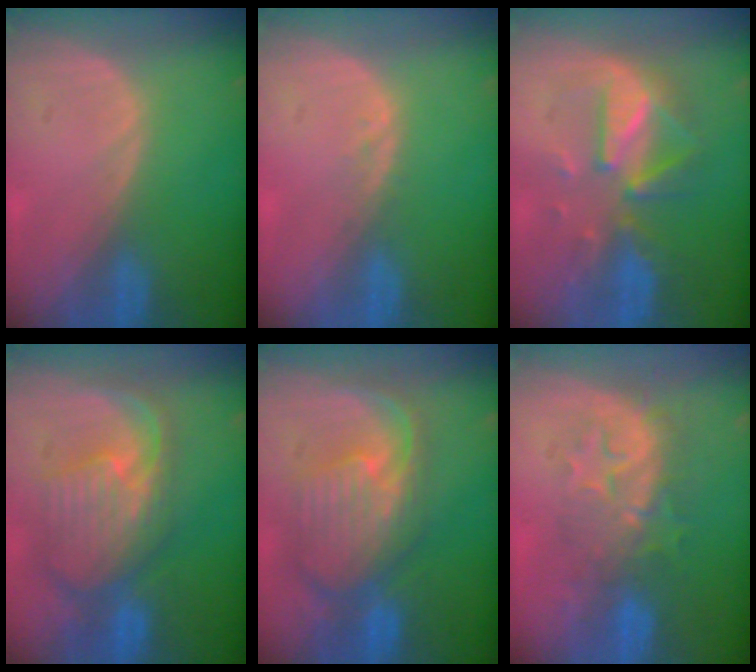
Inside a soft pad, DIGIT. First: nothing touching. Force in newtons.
{"total": 1.0, "press": 1.0, "slide": 0.2}
{"total": 8.1, "press": 8.0, "slide": 1.4}
{"total": 10.6, "press": 9.5, "slide": 4.7}
{"total": 10.8, "press": 9.6, "slide": 5.0}
{"total": 8.4, "press": 8.1, "slide": 2.2}